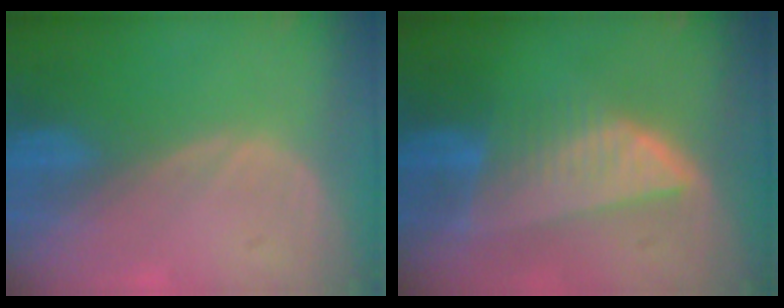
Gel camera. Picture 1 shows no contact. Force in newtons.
{"total": 8.2, "press": 7.2, "slide": 3.8}